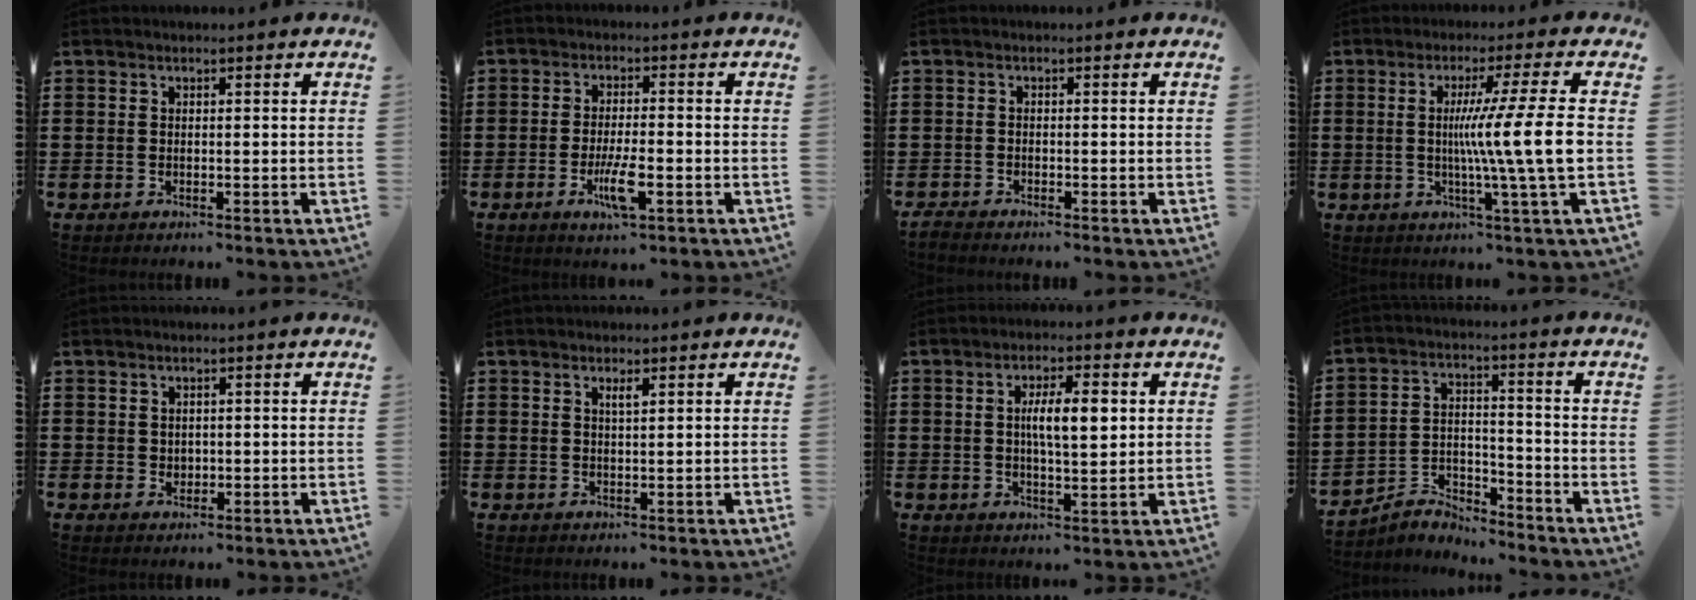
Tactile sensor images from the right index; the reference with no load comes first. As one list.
[{"total": 5.9, "force": [-2.2, 1.4, 5.3], "torque": [-0.105, -0.008, -0.042]}, {"total": 1.1, "force": [-1.1, 0.1, 0.0], "torque": [-0.004, 0.001, -0.023]}, {"total": 11.2, "force": [-0.4, -0.8, 11.2], "torque": [-0.190, -0.013, -0.016]}, {"total": 1.3, "force": [0.4, 1.2, 0.3], "torque": [-0.008, 0.006, 0.007]}, {"total": 1.2, "force": [0.7, 0.3, 1.0], "torque": [-0.020, 0.002, 0.012]}, {"total": 6.4, "force": [1.1, 1.9, 6.1], "torque": [-0.109, 0.004, 0.014]}, {"total": 4.3, "force": [-4.2, 1.0, 0.1], "torque": [-0.011, 0.006, -0.089]}]